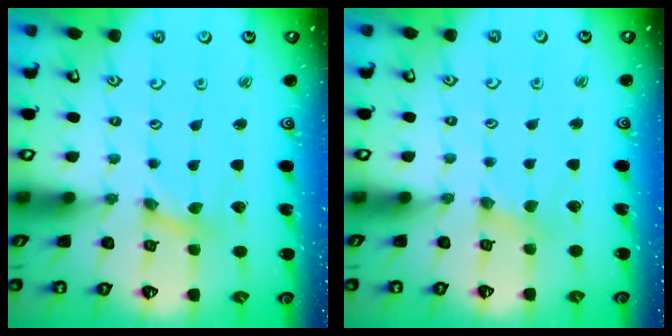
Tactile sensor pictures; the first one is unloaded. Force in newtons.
{"total": 2.1, "press": 2.0, "slide": 0.3}